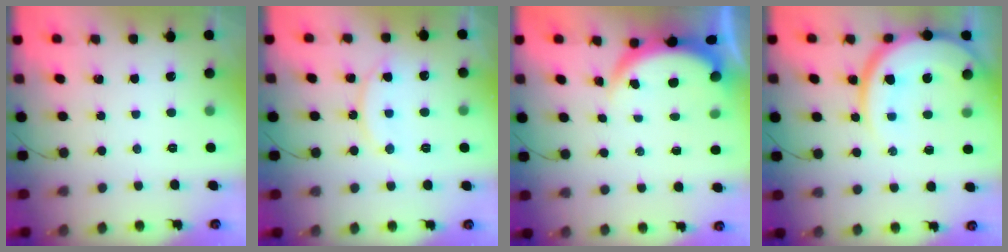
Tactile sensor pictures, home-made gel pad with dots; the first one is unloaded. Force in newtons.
{"total": 11.4, "press": 11.4, "slide": 0.8}
{"total": 3.9, "press": 3.9, "slide": 0.1}
{"total": 16.6, "press": 16.3, "slide": 2.8}